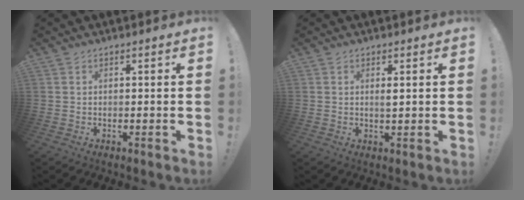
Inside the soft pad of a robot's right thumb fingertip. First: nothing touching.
{"total": 1.5, "force": [0.4, 0.3, 1.4], "torque": [-0.018, -0.006, 0.005]}